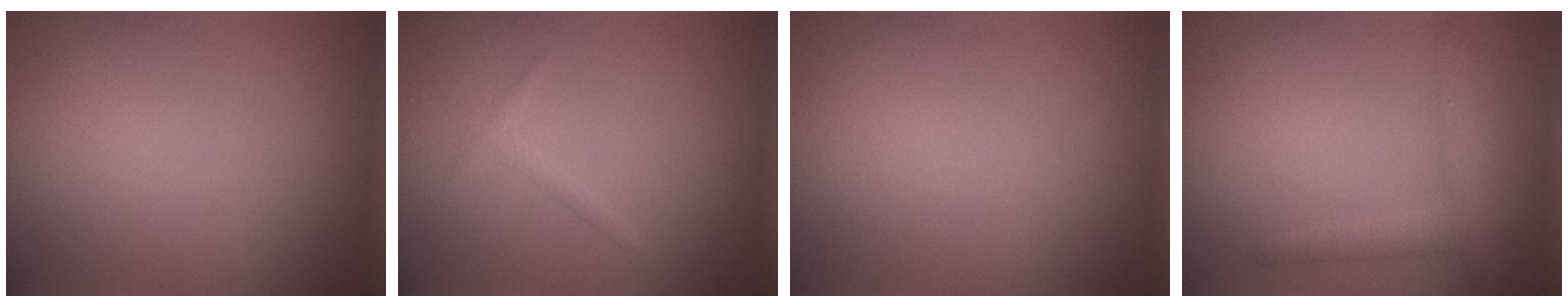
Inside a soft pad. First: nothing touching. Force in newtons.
{"total": 0.8, "press": 0.8, "slide": 0.1}
{"total": 0.0}
{"total": 2.7, "press": 2.7, "slide": 0.2}